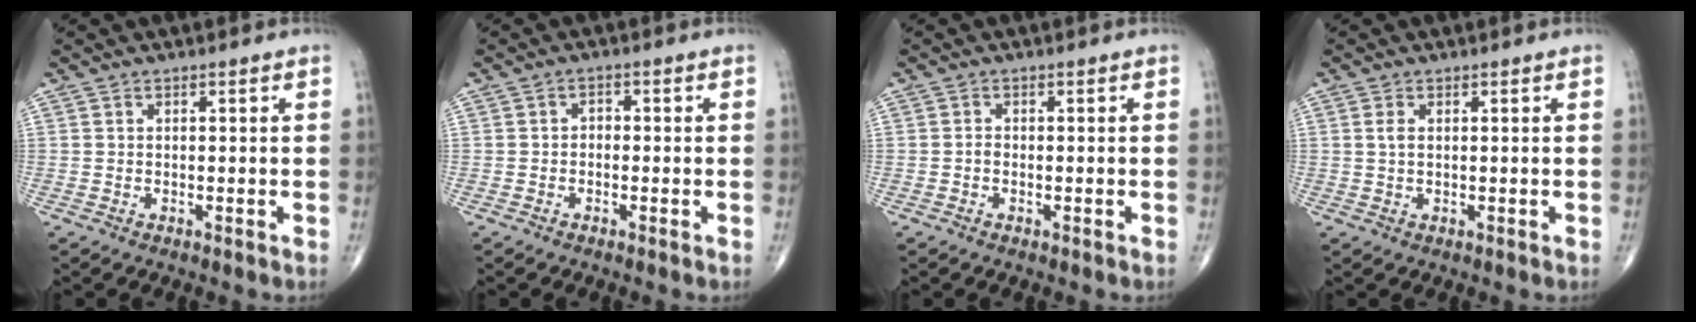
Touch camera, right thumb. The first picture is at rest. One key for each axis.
{"total": 1.5, "fx": -0.5, "fy": 1.1, "fz": 0.9, "tx": -0.002, "ty": 0.008, "tz": -0.015}
{"total": 0.9, "fx": -0.3, "fy": 0.6, "fz": 0.6, "tx": -0.010, "ty": 0.001, "tz": -0.008}
{"total": 1.6, "fx": 0.4, "fy": 0.9, "fz": 1.3, "tx": -0.029, "ty": 0.002, "tz": 0.008}